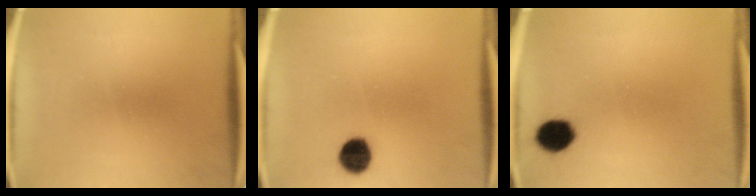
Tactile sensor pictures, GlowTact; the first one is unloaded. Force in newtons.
{"total": 6.7}
{"total": 6.4}